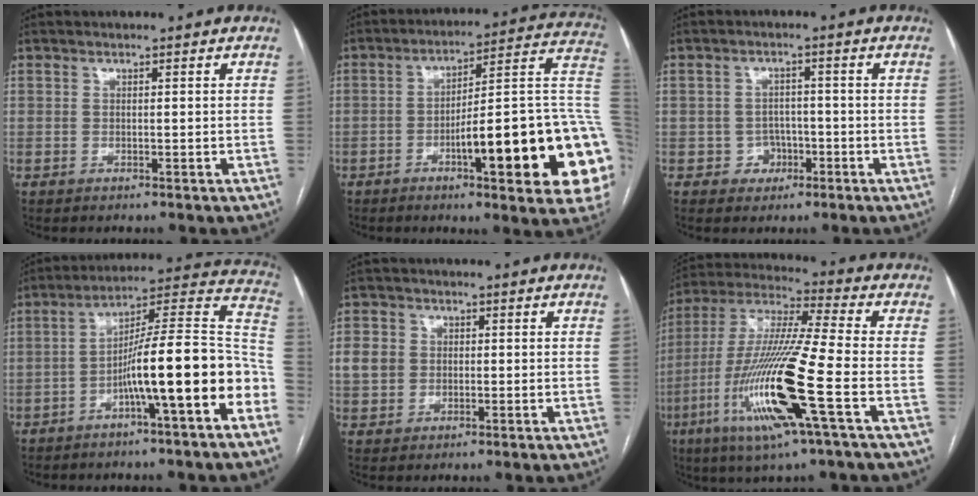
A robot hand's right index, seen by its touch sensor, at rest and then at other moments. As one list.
[{"total": 25.3, "force": [-5.5, 3.7, 24.4], "torque": [-0.225, 0.017, -0.071]}, {"total": 3.4, "force": [-1.3, 3.1, 0.6], "torque": [0.007, 0.013, -0.016]}, {"total": 17.1, "force": [-6.0, 0.9, 16.0], "torque": [-0.230, 0.034, -0.094]}, {"total": 5.6, "force": [0.5, 5.1, 2.2], "torque": [-0.053, 0.014, 0.014]}, {"total": 19.4, "force": [-6.3, 0.4, 18.3], "torque": [-0.390, -0.023, -0.124]}]